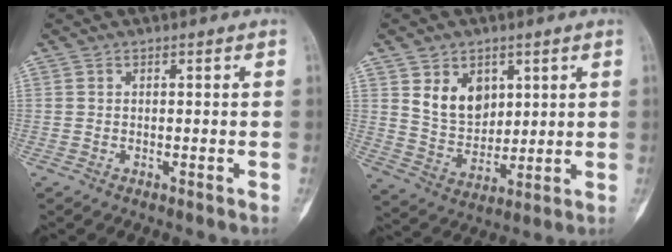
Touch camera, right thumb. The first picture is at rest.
{"total": 9.5, "force": [3.7, 6.9, 5.4], "torque": [-0.063, -0.031, 0.081]}